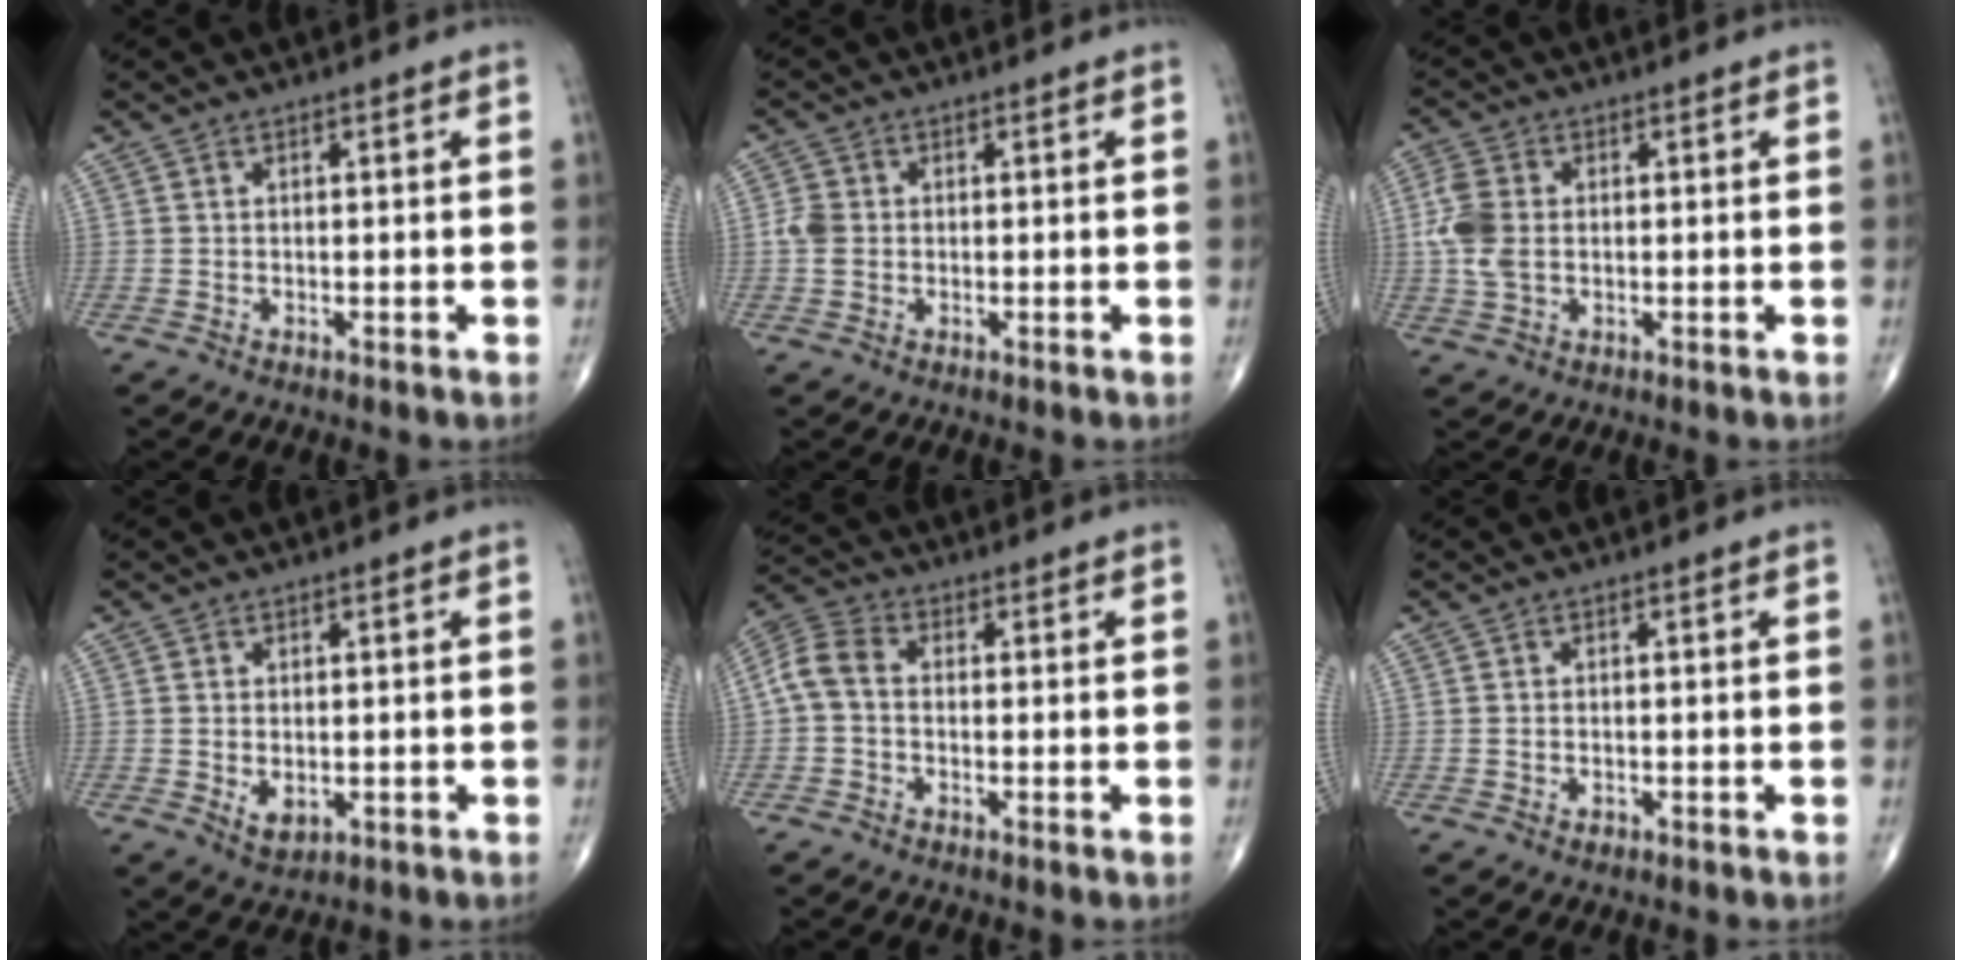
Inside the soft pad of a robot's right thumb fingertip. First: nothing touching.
{"total": 3.1, "force": [-0.1, 2.6, 1.8], "torque": [-0.038, 0.007, -0.007]}
{"total": 6.8, "force": [0.1, 4.4, 5.1], "torque": [-0.128, 0.005, 0.000]}
{"total": 3.3, "force": [-0.4, 2.1, 2.4], "torque": [-0.032, -0.005, 0.001]}
{"total": 6.1, "force": [-0.4, 4.1, 4.4], "torque": [-0.087, 0.019, -0.022]}
{"total": 0.9, "force": [-0.4, 0.6, 0.4], "torque": [-0.005, 0.007, -0.004]}